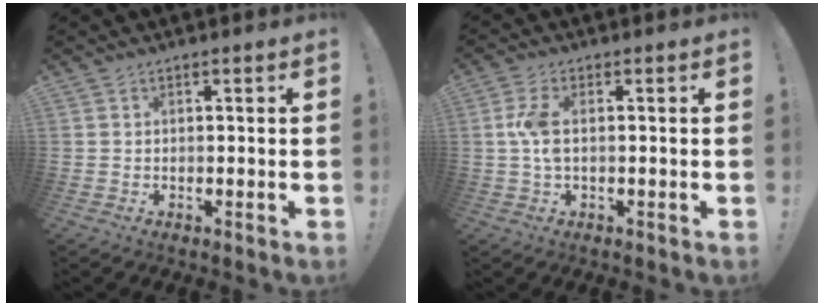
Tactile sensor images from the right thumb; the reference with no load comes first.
{"total": 6.0, "force": [0.1, 2.5, 5.4], "torque": [-0.119, 0.003, -0.002]}